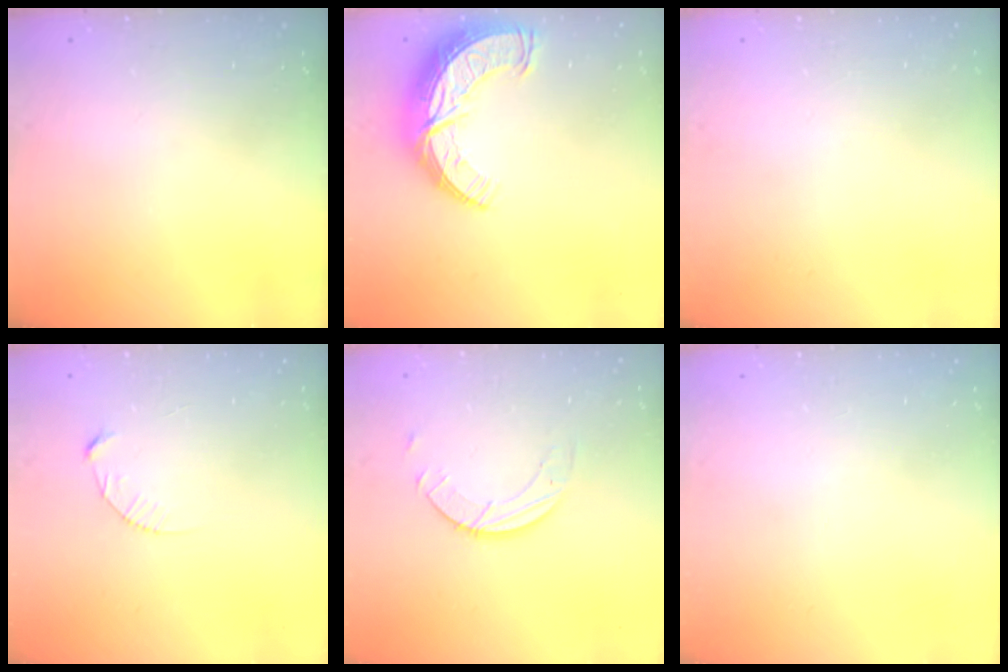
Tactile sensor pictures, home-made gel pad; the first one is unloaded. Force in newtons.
{"total": 13.4, "press": 13.4, "slide": 1.0}
{"total": 0.0}
{"total": 3.7, "press": 3.7, "slide": 0.4}
{"total": 3.9, "press": 3.9, "slide": 0.4}
{"total": 0.0}